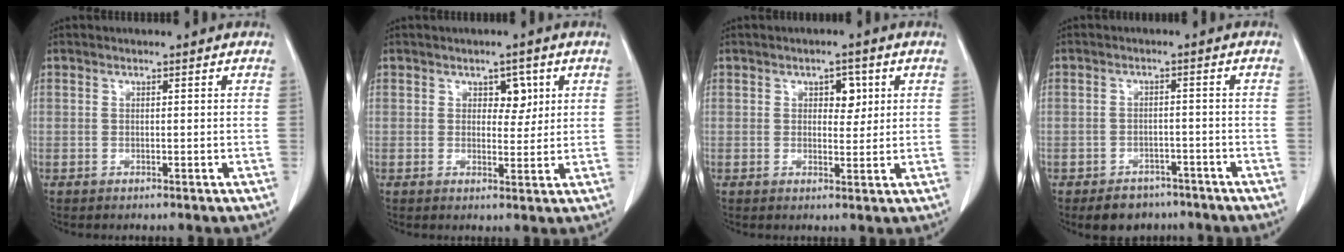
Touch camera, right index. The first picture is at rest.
{"total": 3.2, "force": [1.3, 2.0, 2.1], "torque": [-0.022, 0.002, 0.018]}
{"total": 3.3, "force": [1.2, 2.0, 2.3], "torque": [-0.030, 0.004, 0.017]}
{"total": 5.5, "force": [-4.3, 3.3, 1.1], "torque": [-0.012, 0.008, -0.062]}